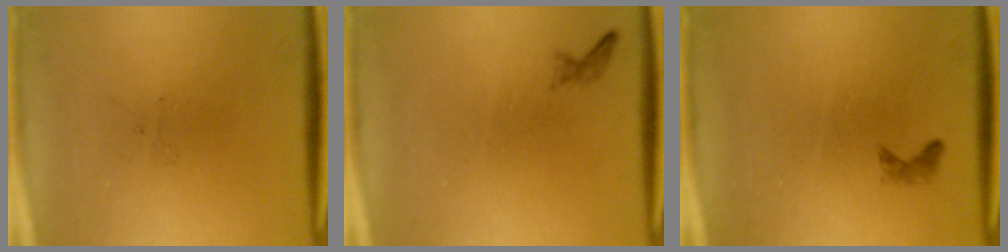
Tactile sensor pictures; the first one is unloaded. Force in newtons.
{"total": 0.6}
{"total": 0.6}